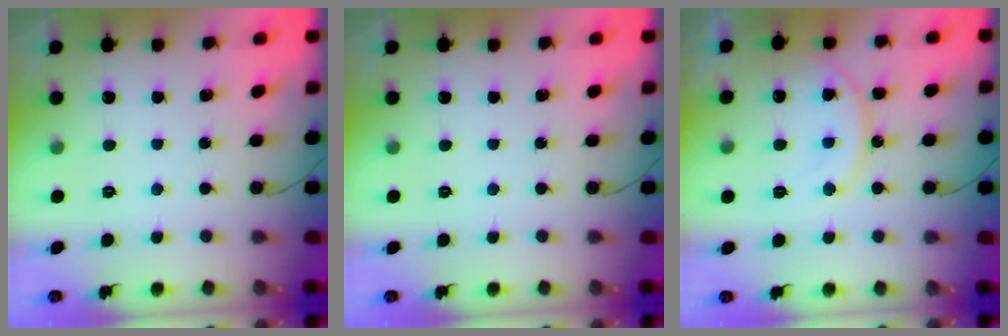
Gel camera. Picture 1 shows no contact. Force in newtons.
{"total": 0.0}
{"total": 12.4, "press": 12.4, "slide": 0.8}